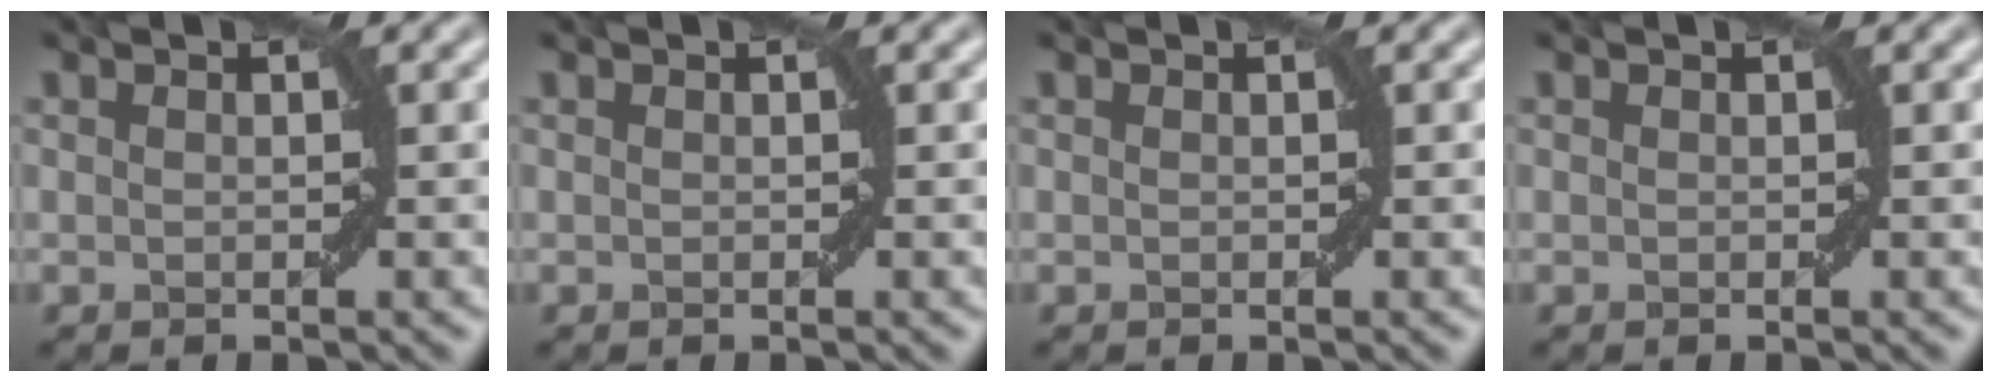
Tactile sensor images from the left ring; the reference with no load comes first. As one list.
[{"total": 0.0}, {"total": 0.0}, {"total": 0.0}]